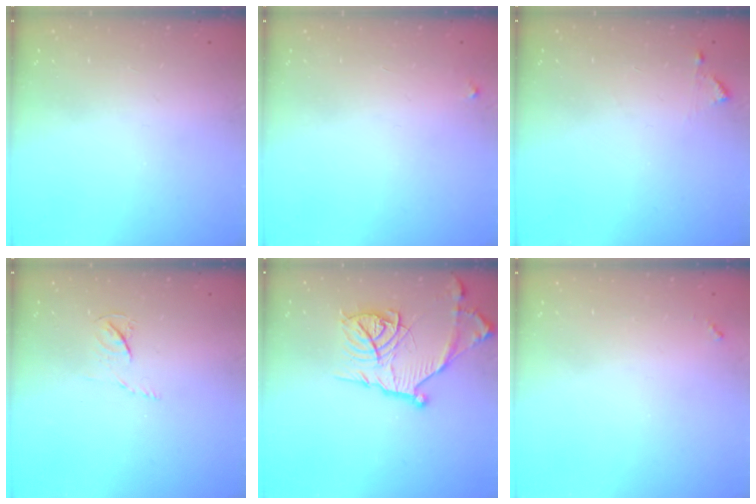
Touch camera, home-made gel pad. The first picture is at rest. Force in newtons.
{"total": 2.3, "press": 2.3, "slide": 0.2}
{"total": 4.4, "press": 4.3, "slide": 0.4}
{"total": 4.4, "press": 4.4, "slide": 0.6}
{"total": 17.5, "press": 17.4, "slide": 1.6}
{"total": 3.5, "press": 3.5, "slide": 0.3}